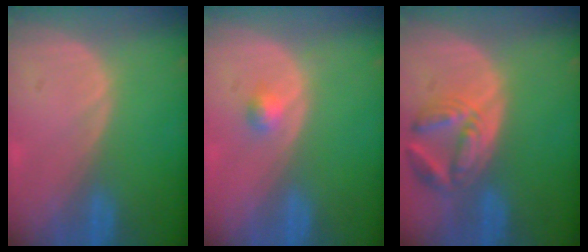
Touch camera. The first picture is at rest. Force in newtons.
{"total": 1.8, "press": 1.6, "slide": 0.9}
{"total": 7.4, "press": 6.6, "slide": 3.5}